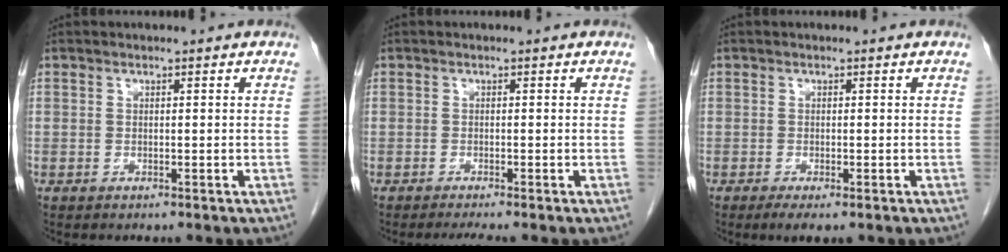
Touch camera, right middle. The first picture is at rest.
{"total": 2.2, "force": [-1.9, -0.5, 1.1], "torque": [-0.016, -0.004, -0.031]}
{"total": 2.5, "force": [-1.5, 0.6, 1.9], "torque": [-0.029, -0.005, -0.022]}